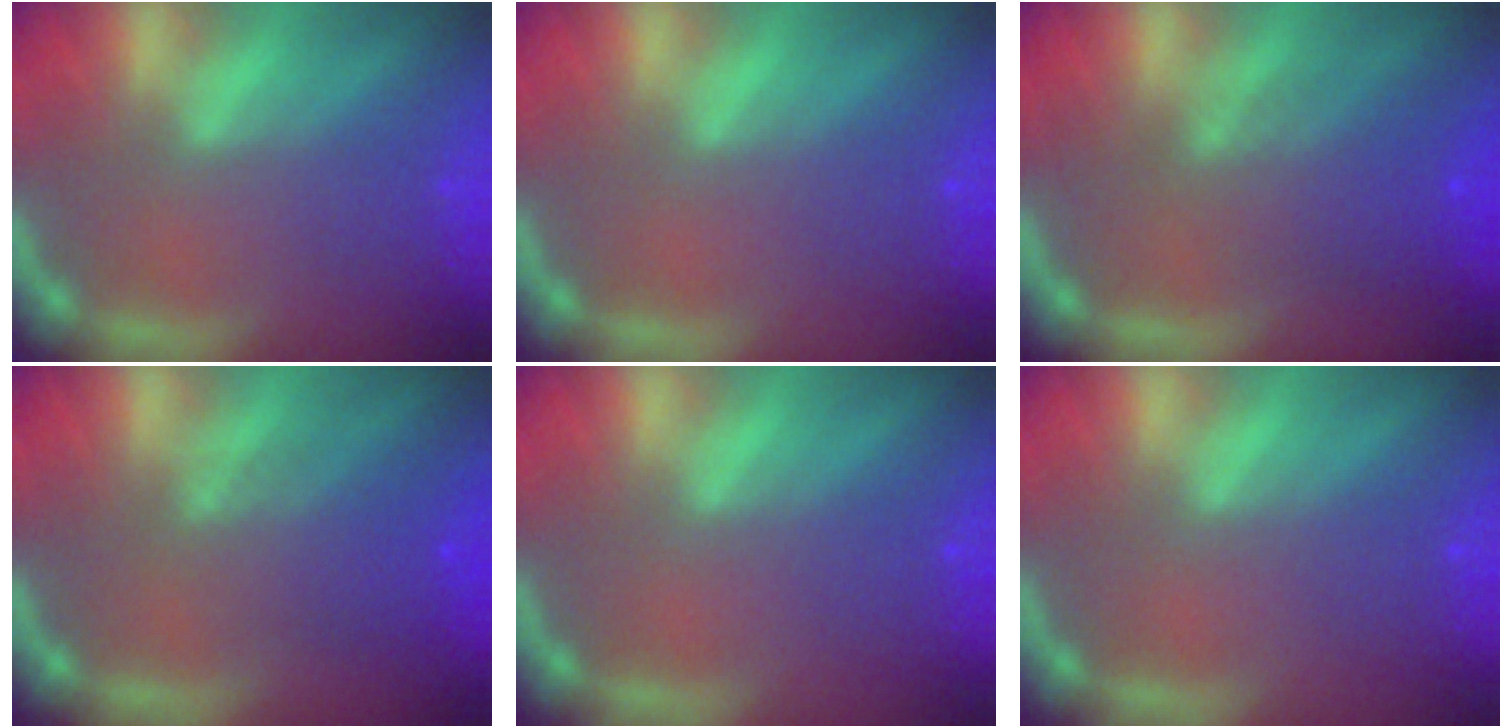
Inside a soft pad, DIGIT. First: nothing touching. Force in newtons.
{"total": 0.0}
{"total": 4.6}
{"total": 4.1}
{"total": 0.0}
{"total": 0.0}